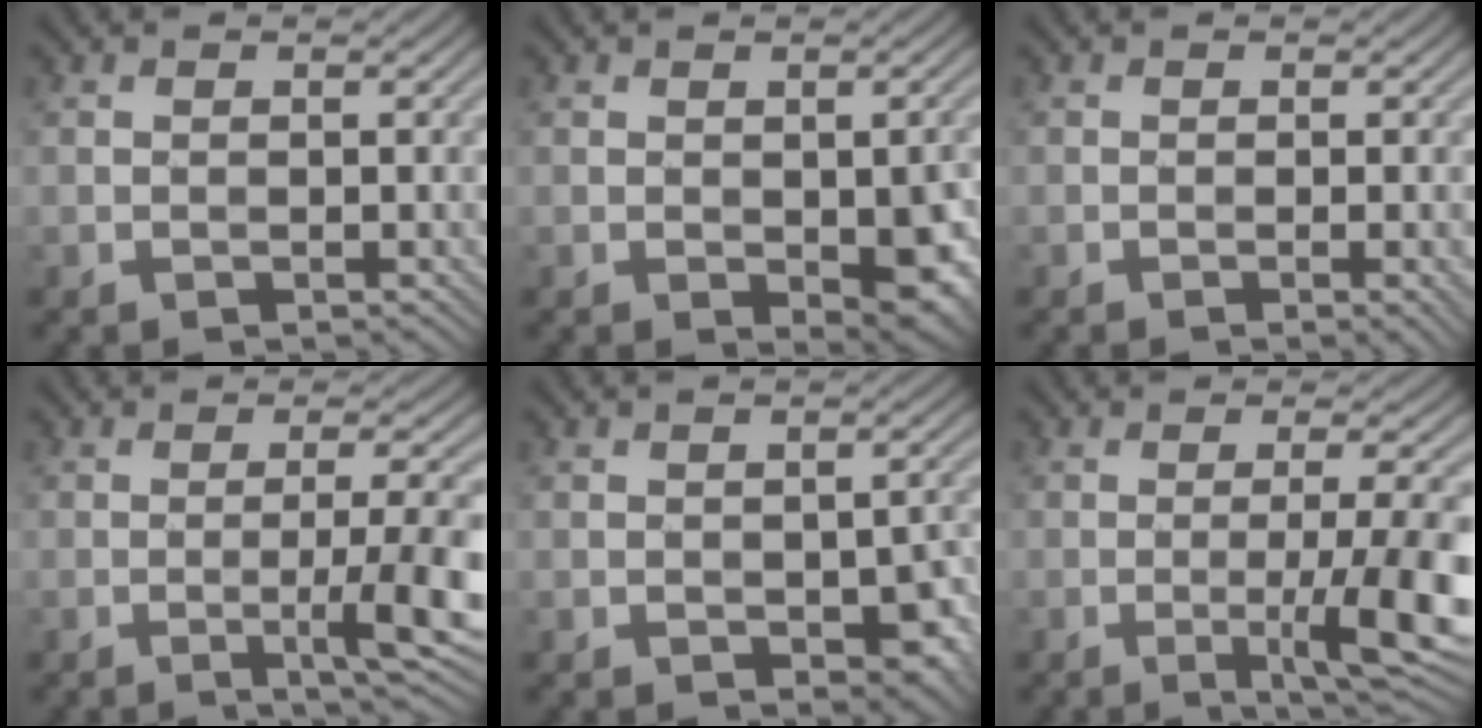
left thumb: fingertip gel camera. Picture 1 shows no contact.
{"total": 5.5, "force": [-1.3, 2.9, 4.5], "torque": [-0.058, -0.019, -0.007]}
{"total": 1.7, "force": [-0.5, 0.2, 1.6], "torque": [-0.024, -0.001, -0.009]}
{"total": 7.2, "force": [-1.6, 1.0, 6.9], "torque": [-0.108, 0.004, -0.026]}
{"total": 4.5, "force": [-1.4, 2.6, 3.4], "torque": [-0.044, -0.014, -0.014]}
{"total": 9.6, "force": [-2.1, 1.8, 9.2], "torque": [-0.133, -0.001, -0.030]}